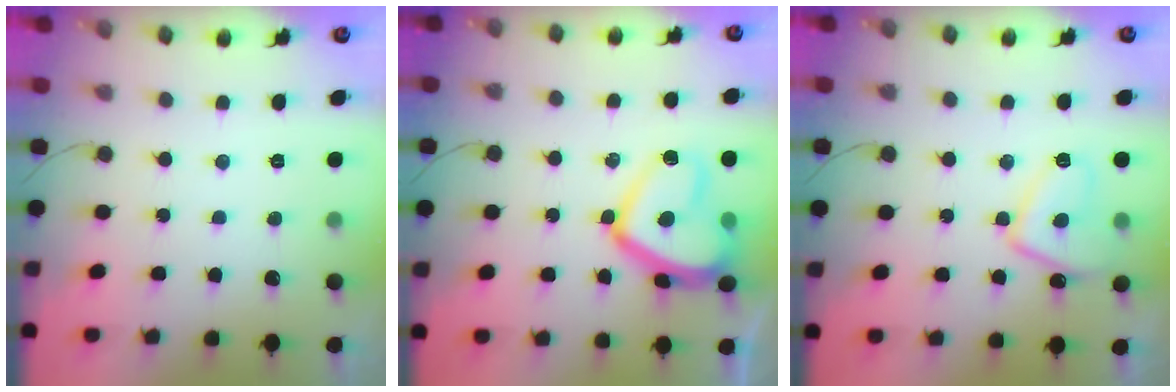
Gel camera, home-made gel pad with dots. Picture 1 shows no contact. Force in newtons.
{"total": 14.5, "press": 14.5, "slide": 1.2}
{"total": 10.6, "press": 10.5, "slide": 1.2}